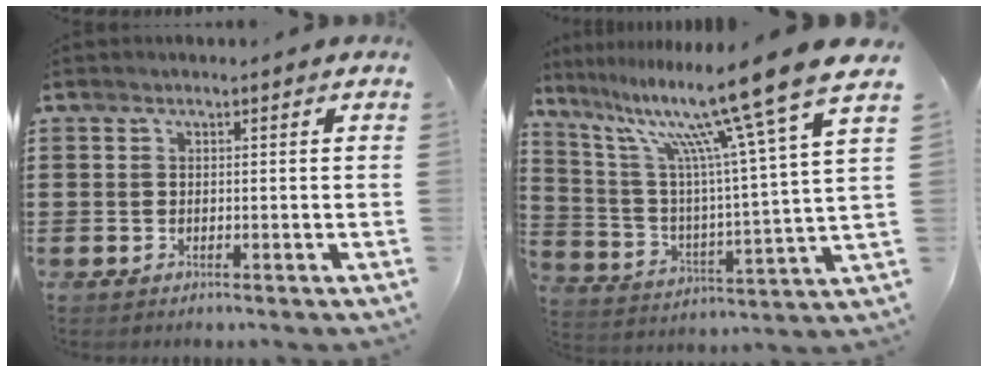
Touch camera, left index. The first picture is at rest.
{"total": 15.6, "force": [11.5, 0.4, 10.5], "torque": [-0.218, -0.078, 0.177]}